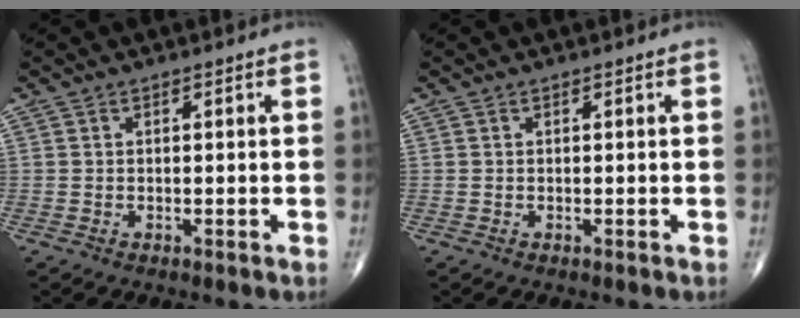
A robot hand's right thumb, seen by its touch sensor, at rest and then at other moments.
{"total": 0.0}